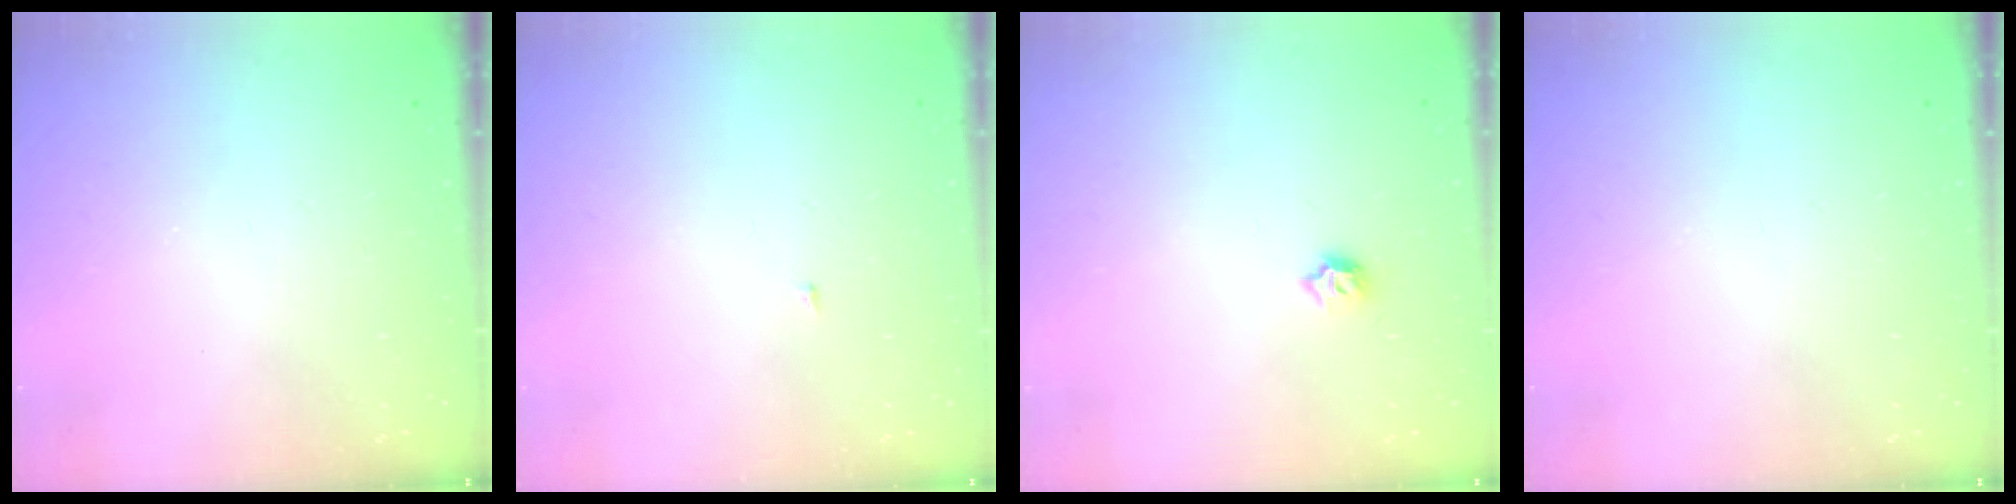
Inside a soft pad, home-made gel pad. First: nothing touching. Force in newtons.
{"total": 1.8, "press": 1.8, "slide": 0.2}
{"total": 3.7, "press": 3.6, "slide": 0.6}
{"total": 0.0}